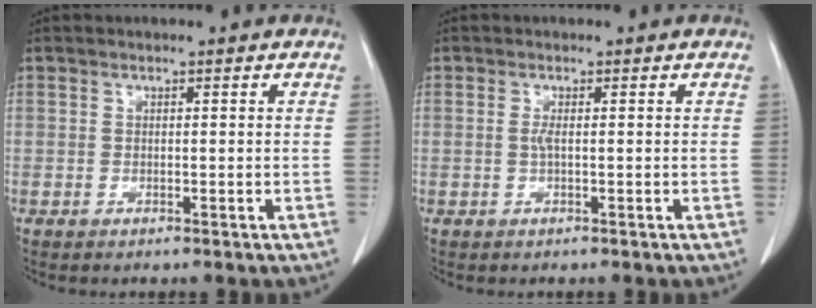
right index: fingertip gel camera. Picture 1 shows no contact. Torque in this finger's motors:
{"motor_torque": [0.20, -0.02, 0.09, 0.03]}